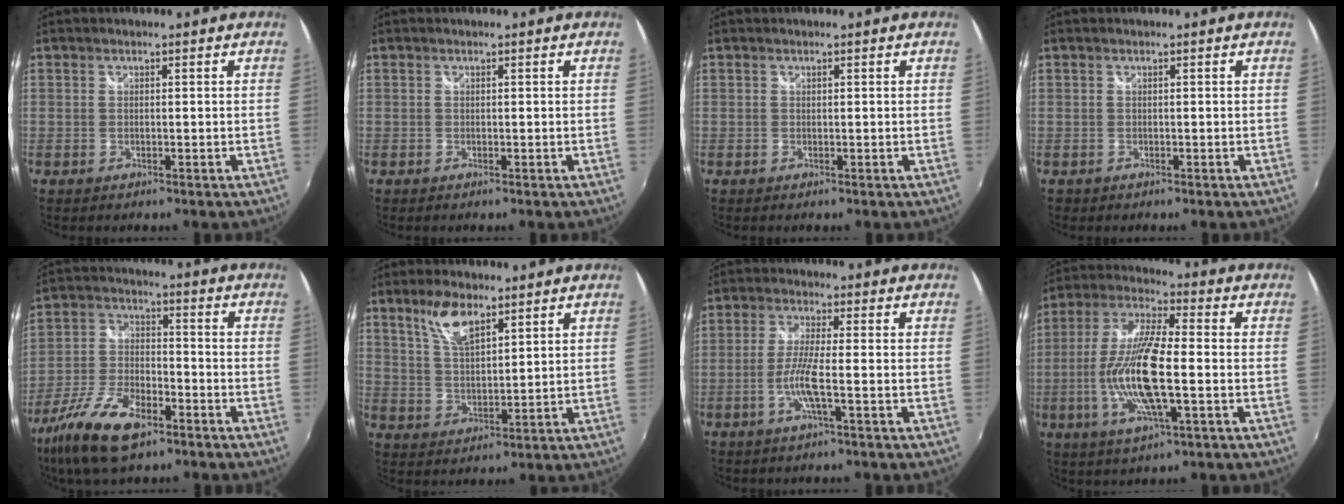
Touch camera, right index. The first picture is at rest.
{"total": 0.0}
{"total": 0.0}
{"total": 0.5, "force": [-0.3, 0.5, 0.0], "torque": [-0.001, 0.000, -0.003]}
{"total": 14.3, "force": [-9.2, 5.8, 9.3], "torque": [-0.204, -0.020, -0.178]}
{"total": 7.5, "force": [4.8, 2.8, 5.0], "torque": [-0.094, 0.006, 0.097]}
{"total": 5.5, "force": [-2.0, -0.3, 5.2], "torque": [-0.112, -0.004, -0.041]}
{"total": 15.5, "force": [-3.1, 3.3, 14.9], "torque": [-0.299, -0.008, -0.059]}